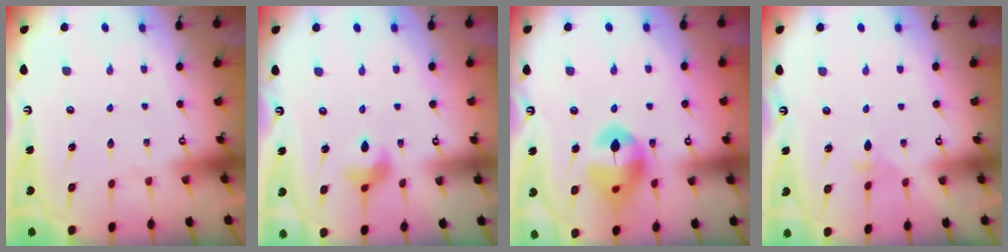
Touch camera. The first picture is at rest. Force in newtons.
{"total": 5.9, "press": 5.9, "slide": 0.6}
{"total": 13.8, "press": 13.6, "slide": 2.0}
{"total": 3.0, "press": 2.9, "slide": 0.5}